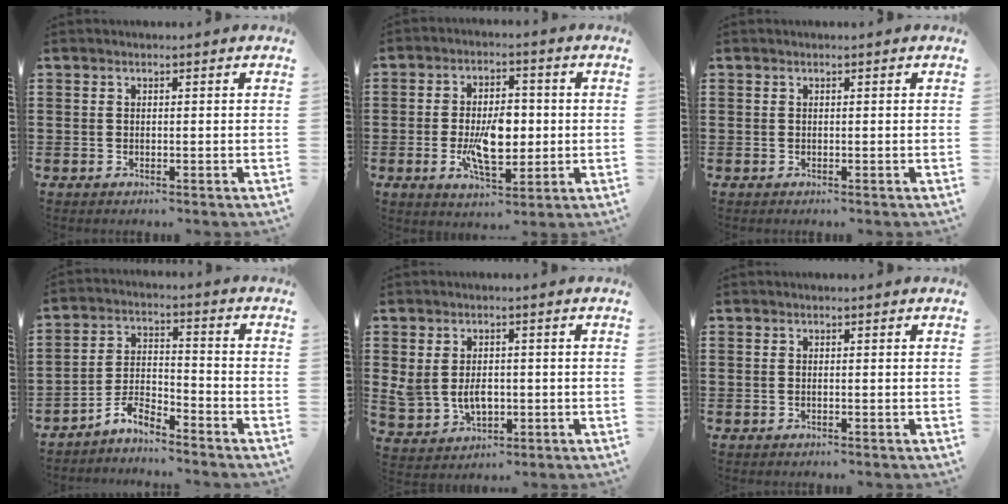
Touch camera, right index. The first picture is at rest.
{"total": 8.7, "force": [-1.1, 4.5, 7.4], "torque": [-0.139, -0.003, -0.027]}
{"total": 0.0}
{"total": 4.8, "force": [-4.5, 0.7, 1.4], "torque": [-0.044, 0.006, -0.095]}
{"total": 4.8, "force": [-0.2, 3.7, 3.1], "torque": [-0.065, 0.004, -0.007]}
{"total": 0.0}